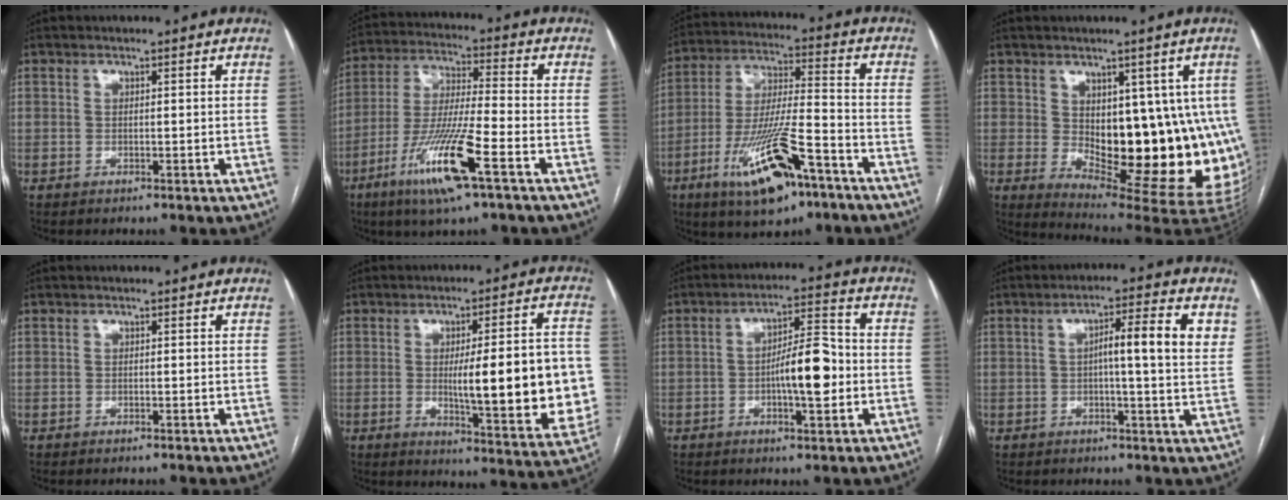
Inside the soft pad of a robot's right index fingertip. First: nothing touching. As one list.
[{"total": 14.4, "force": [-7.0, 0.7, 12.6], "torque": [-0.256, -0.023, -0.129]}, {"total": 16.7, "force": [-9.3, 3.4, 13.5], "torque": [-0.265, -0.013, -0.157]}, {"total": 17.7, "force": [0.3, 6.8, 16.4], "torque": [-0.155, -0.004, 0.024]}, {"total": 0.0}, {"total": 18.5, "force": [-1.0, 3.6, 18.1], "torque": [-0.217, 0.004, -0.001]}, {"total": 9.0, "force": [-1.4, 2.1, 8.6], "torque": [-0.142, 0.014, -0.022]}, {"total": 8.6, "force": [1.9, 0.6, 8.3], "torque": [-0.124, 0.013, 0.023]}]